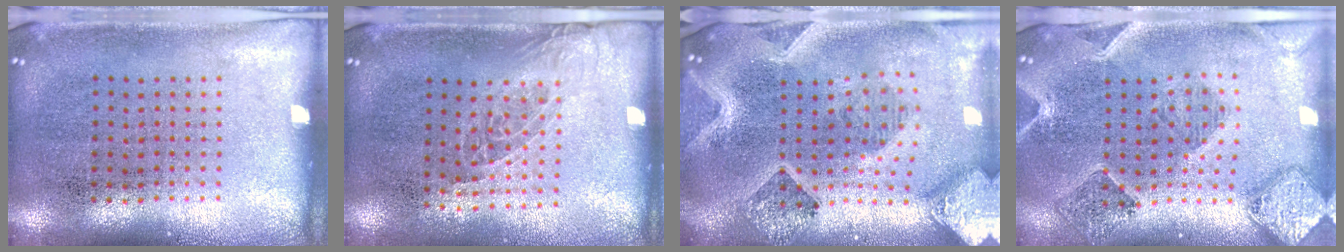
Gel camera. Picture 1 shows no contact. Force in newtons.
{"total": 1.3, "press": 1.0, "slide": 0.8}
{"total": 4.1, "press": 3.2, "slide": 2.6}
{"total": 1.5, "press": 1.4, "slide": 0.3}